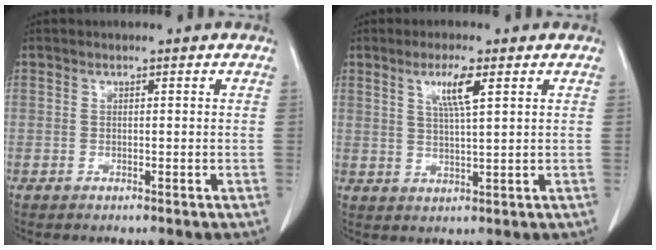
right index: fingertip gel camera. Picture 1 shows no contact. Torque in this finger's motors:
{"motor_torque": [0.48, 0.14, 0.12, 0.04]}